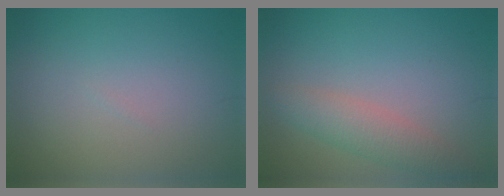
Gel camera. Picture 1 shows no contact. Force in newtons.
{"total": 2.9, "press": 2.9, "slide": 0.2}